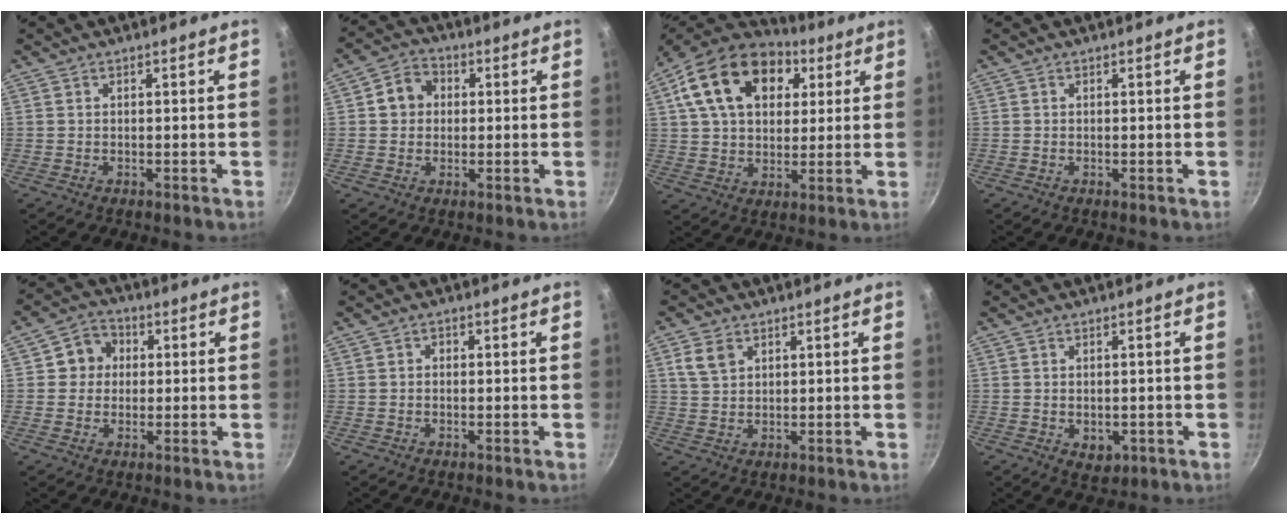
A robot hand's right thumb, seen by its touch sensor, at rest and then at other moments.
{"total": 6.3, "force": [0.9, 5.5, 2.9], "torque": [-0.017, 0.013, 0.003]}
{"total": 21.3, "force": [7.8, 14.4, 13.6], "torque": [-0.222, 0.006, 0.122]}
{"total": 0.0}
{"total": 6.3, "force": [0.9, 5.8, 2.2], "torque": [0.005, 0.011, 0.003]}
{"total": 1.1, "force": [0.0, 1.0, 0.5], "torque": [-0.008, 0.005, -0.003]}
{"total": 4.6, "force": [2.0, 3.2, 2.5], "torque": [-0.035, -0.001, 0.041]}
{"total": 3.6, "force": [-0.8, 2.5, 2.4], "torque": [-0.030, -0.002, -0.003]}